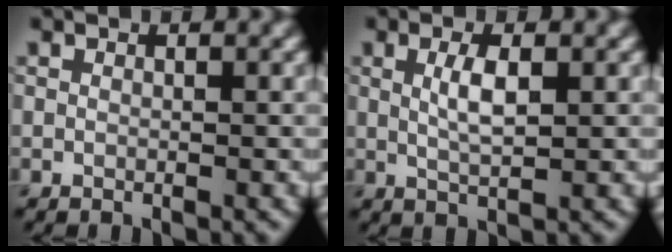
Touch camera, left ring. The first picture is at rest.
{"total": 2.5, "force": [0.5, 0.7, 2.4], "torque": [-0.049, 0.002, 0.011]}